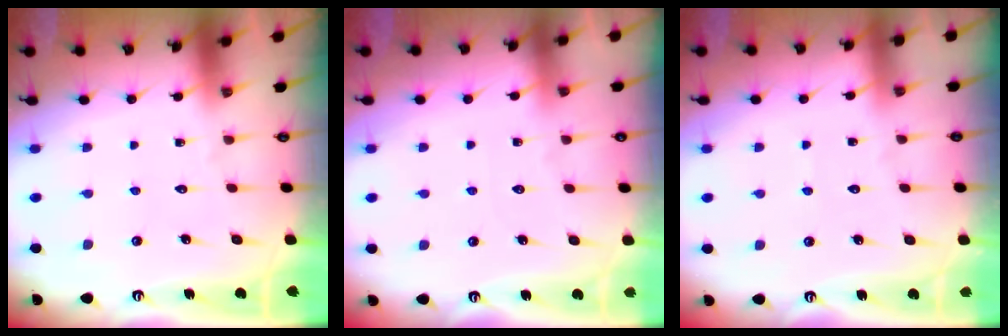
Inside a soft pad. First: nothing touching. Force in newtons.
{"total": 2.4, "press": 2.4, "slide": 0.3}
{"total": 2.0, "press": 2.0, "slide": 0.3}